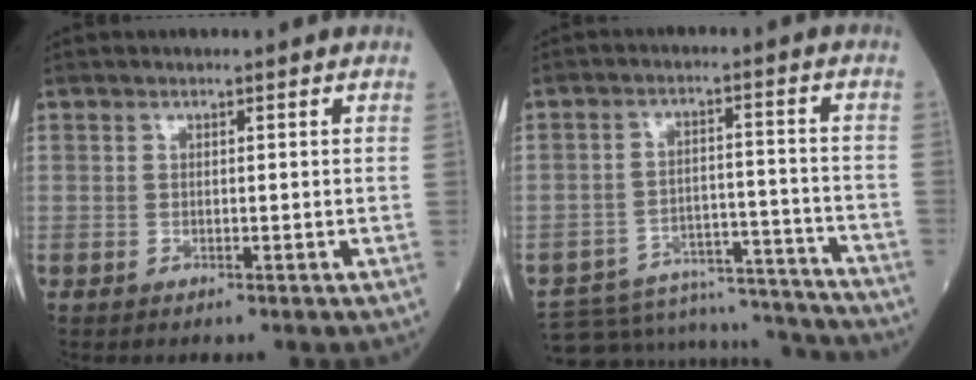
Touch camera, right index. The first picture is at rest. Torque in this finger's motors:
{"motor_torque": [-1.07, -0.51, -0.99, -0.21]}